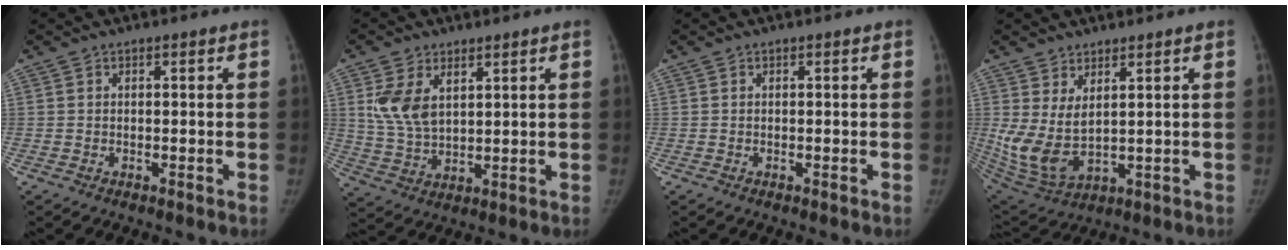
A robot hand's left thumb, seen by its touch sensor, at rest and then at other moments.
{"total": 8.3, "force": [3.4, 5.1, 5.6], "torque": [-0.095, -0.013, 0.079]}
{"total": 0.0}
{"total": 9.7, "force": [2.7, 4.9, 7.9], "torque": [-0.162, -0.025, 0.075]}